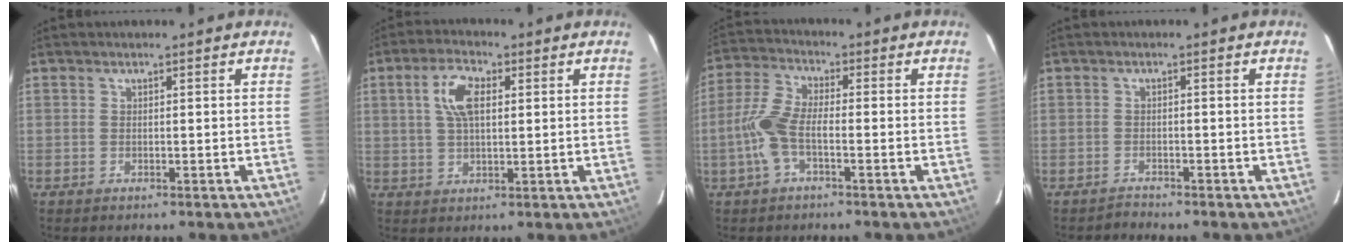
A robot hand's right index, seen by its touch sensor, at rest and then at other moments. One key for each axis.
{"total": 6.9, "fx": 1.8, "fy": 3.4, "fz": 5.8, "tx": -0.108, "ty": 0.014, "tz": 0.036}
{"total": 7.9, "fx": -2.4, "fy": 2.6, "fz": 7.1, "tx": -0.165, "ty": 0.008, "tz": -0.053}
{"total": 1.4, "fx": -1.3, "fy": 0.2, "fz": -0.2, "tx": 0.003, "ty": 0.002, "tz": -0.024}